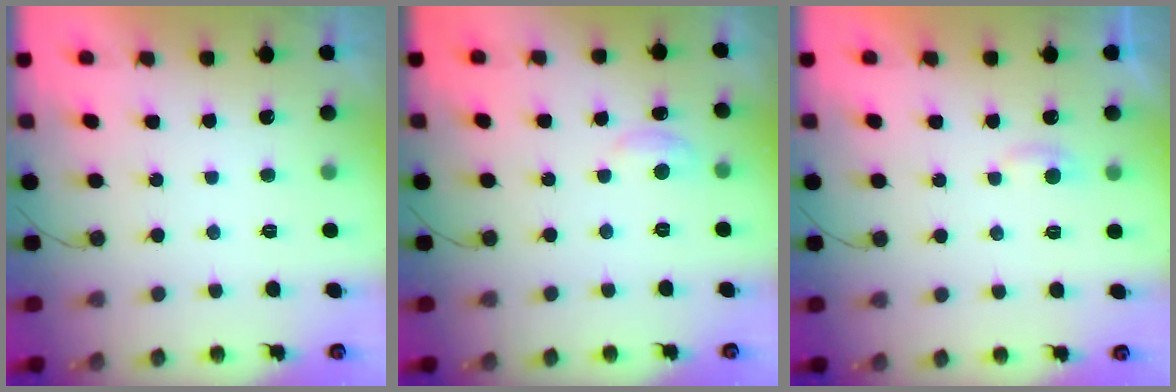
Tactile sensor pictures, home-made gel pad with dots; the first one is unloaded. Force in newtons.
{"total": 4.6, "press": 4.5, "slide": 0.6}
{"total": 2.8, "press": 2.8, "slide": 0.4}